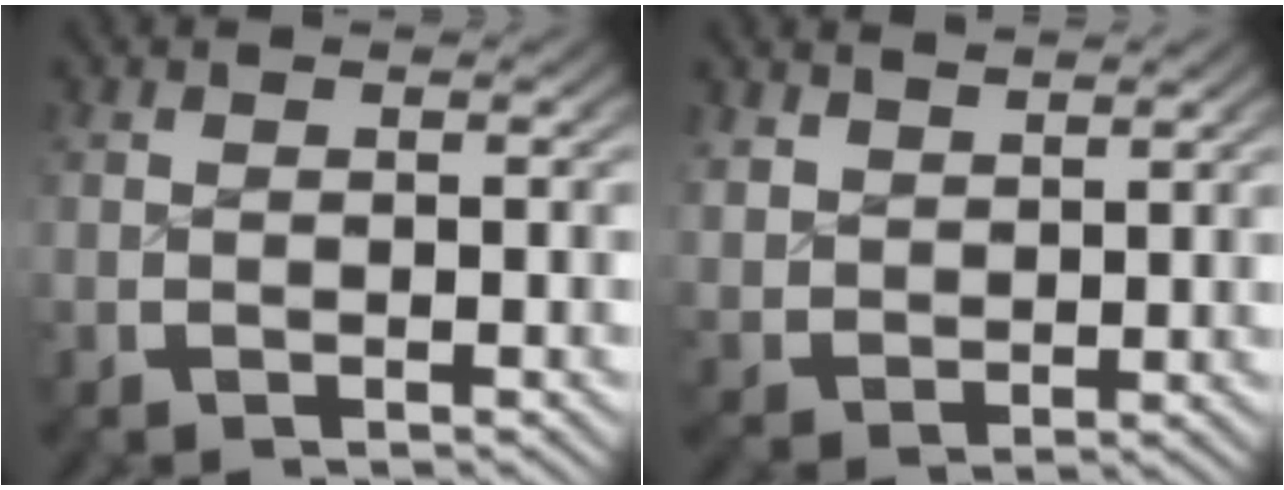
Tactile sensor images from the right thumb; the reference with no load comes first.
{"total": 2.9, "force": [2.3, 1.6, 0.8], "torque": [-0.020, -0.007, 0.056]}